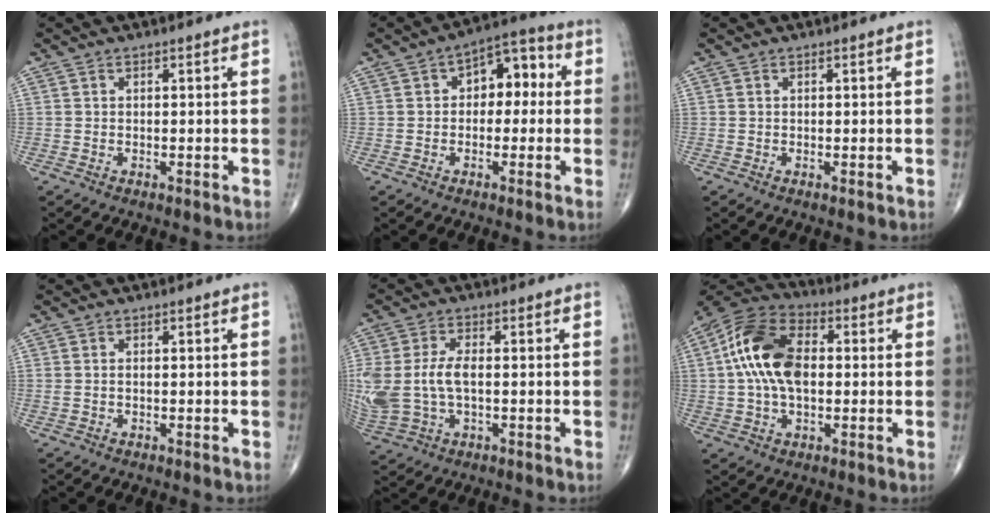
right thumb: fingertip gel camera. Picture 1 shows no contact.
{"total": 8.4, "force": [0.9, 5.4, 6.3], "torque": [-0.050, 0.032, 0.001]}
{"total": 0.0}
{"total": 0.8, "force": [0.0, 0.4, 0.7], "torque": [-0.023, 0.004, 0.003]}
{"total": 10.5, "force": [-0.3, 5.8, 8.7], "torque": [-0.214, 0.007, 0.001]}
{"total": 14.9, "force": [1.2, 8.9, 11.9], "torque": [-0.224, 0.025, 0.013]}